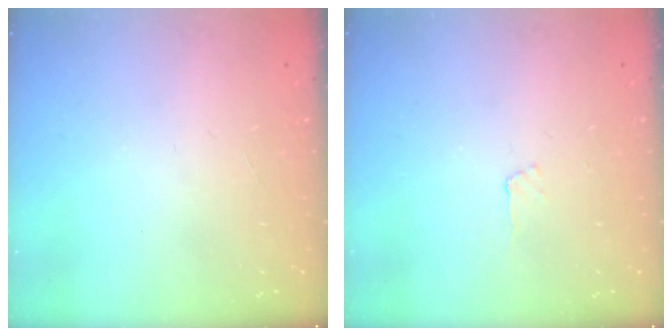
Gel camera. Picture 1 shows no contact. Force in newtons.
{"total": 3.4, "press": 3.3, "slide": 0.4}